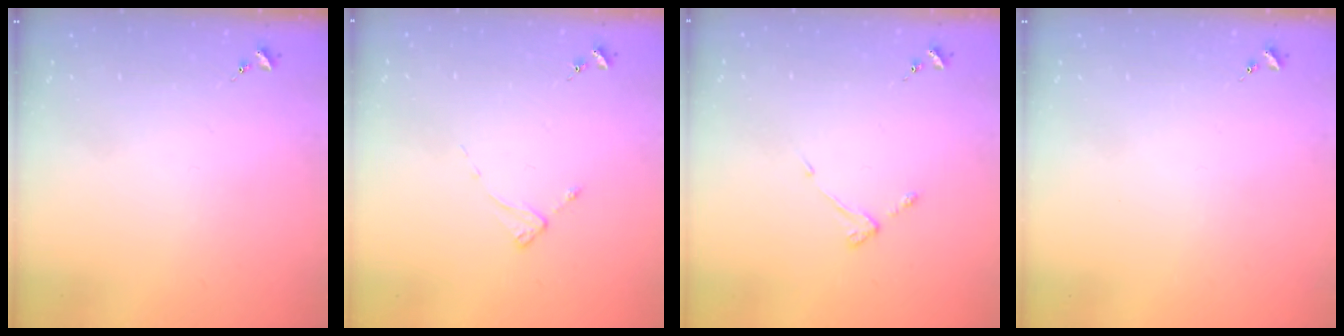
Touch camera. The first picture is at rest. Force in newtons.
{"total": 2.4, "press": 2.4, "slide": 0.3}
{"total": 3.7, "press": 3.7, "slide": 0.5}
{"total": 0.0}